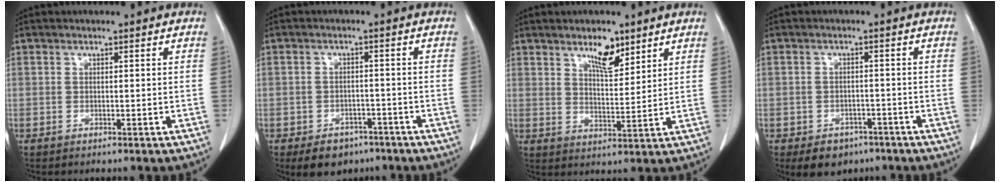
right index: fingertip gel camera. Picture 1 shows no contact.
{"total": 6.1, "force": [-4.2, 3.9, 2.0], "torque": [-0.028, 0.003, -0.056]}
{"total": 5.8, "force": [4.1, 2.0, 3.7], "torque": [-0.066, -0.004, 0.072]}
{"total": 5.6, "force": [-3.7, 3.8, 1.7], "torque": [-0.021, 0.004, -0.047]}